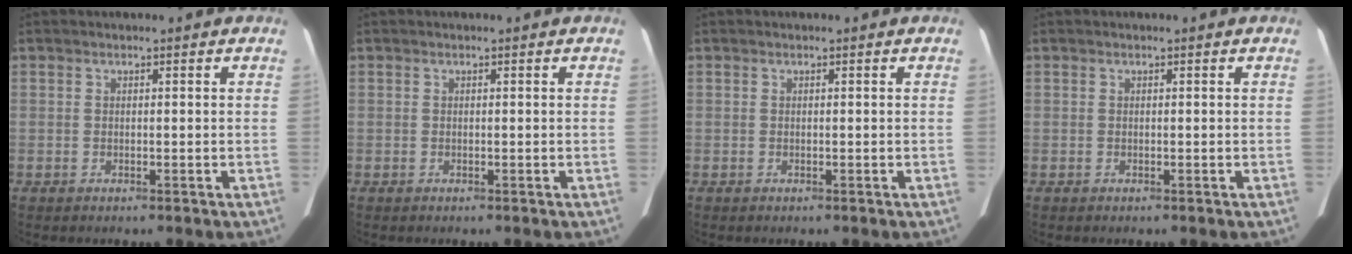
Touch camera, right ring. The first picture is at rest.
{"total": 0.0}
{"total": 0.0}
{"total": 0.0}